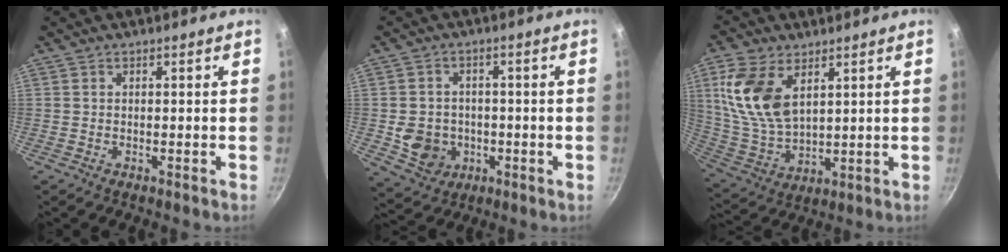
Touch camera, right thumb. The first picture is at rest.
{"total": 8.2, "force": [-1.4, 7.1, 3.7], "torque": [-0.048, 0.014, -0.013]}
{"total": 14.5, "force": [5.5, 8.3, 10.6], "torque": [-0.204, -0.024, 0.122]}